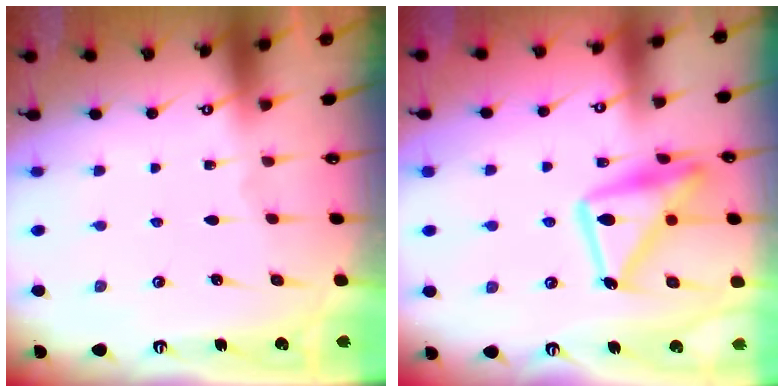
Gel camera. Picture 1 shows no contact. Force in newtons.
{"total": 17.6, "press": 17.5, "slide": 1.2}